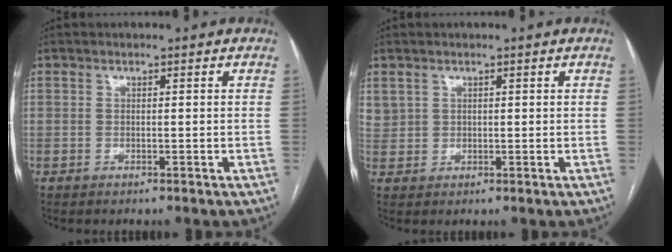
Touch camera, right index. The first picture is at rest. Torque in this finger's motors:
{"motor_torque": [0.14, 0.13, 0.07, 0.01]}